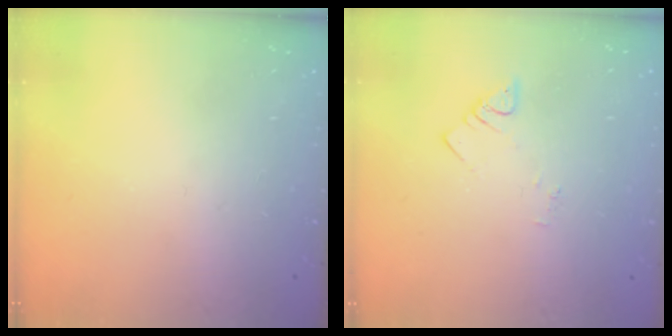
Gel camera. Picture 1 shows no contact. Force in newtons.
{"total": 2.1, "press": 2.0, "slide": 0.4}